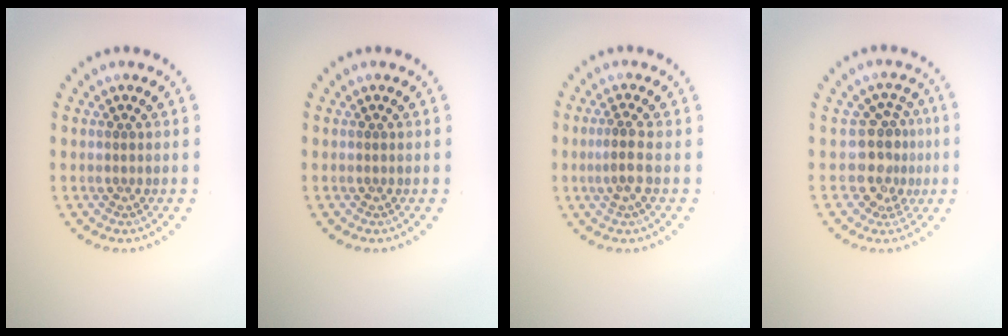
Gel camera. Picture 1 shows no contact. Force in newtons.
{"total": 0.0}
{"total": 1.8, "press": 1.5, "slide": 1.1}
{"total": 3.3, "press": 2.5, "slide": 2.2}